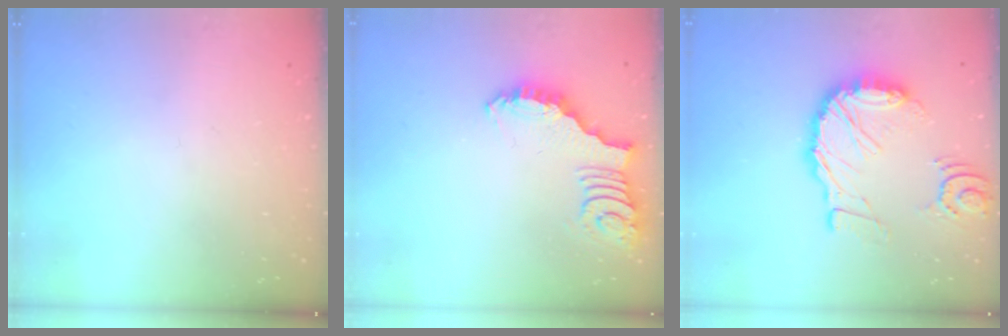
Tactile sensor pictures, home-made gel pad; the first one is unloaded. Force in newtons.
{"total": 2.6, "press": 2.6, "slide": 0.5}
{"total": 17.1, "press": 17.0, "slide": 2.2}